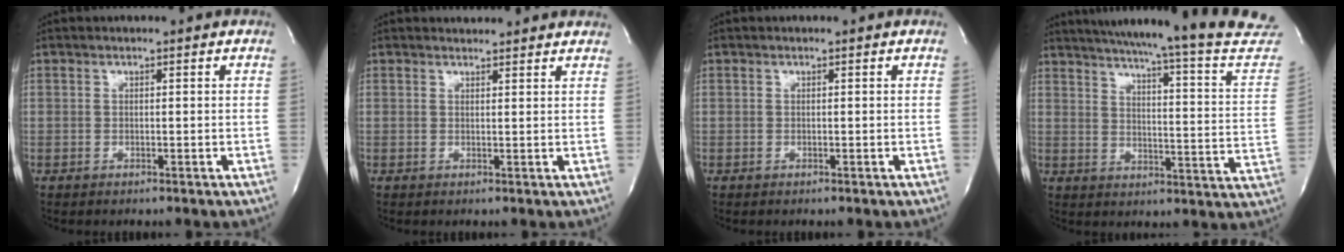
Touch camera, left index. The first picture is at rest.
{"total": 5.2, "force": [5.0, 0.9, 0.9], "torque": [-0.017, 0.016, 0.051]}
{"total": 0.0}
{"total": 29.5, "force": [27.1, -0.2, 11.6], "torque": [-0.180, -0.110, 0.326]}